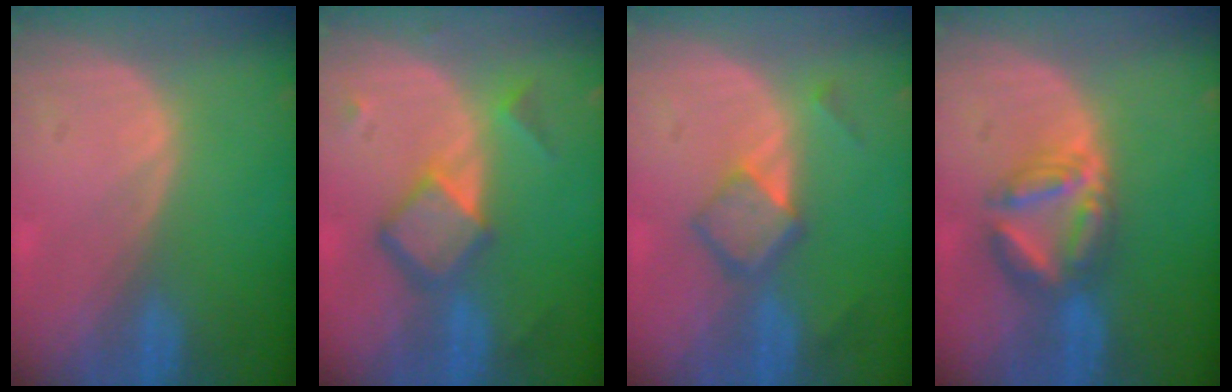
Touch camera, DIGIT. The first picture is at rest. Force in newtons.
{"total": 6.7, "press": 5.8, "slide": 3.5}
{"total": 5.4, "press": 4.7, "slide": 2.7}
{"total": 6.2, "press": 6.2, "slide": 0.4}